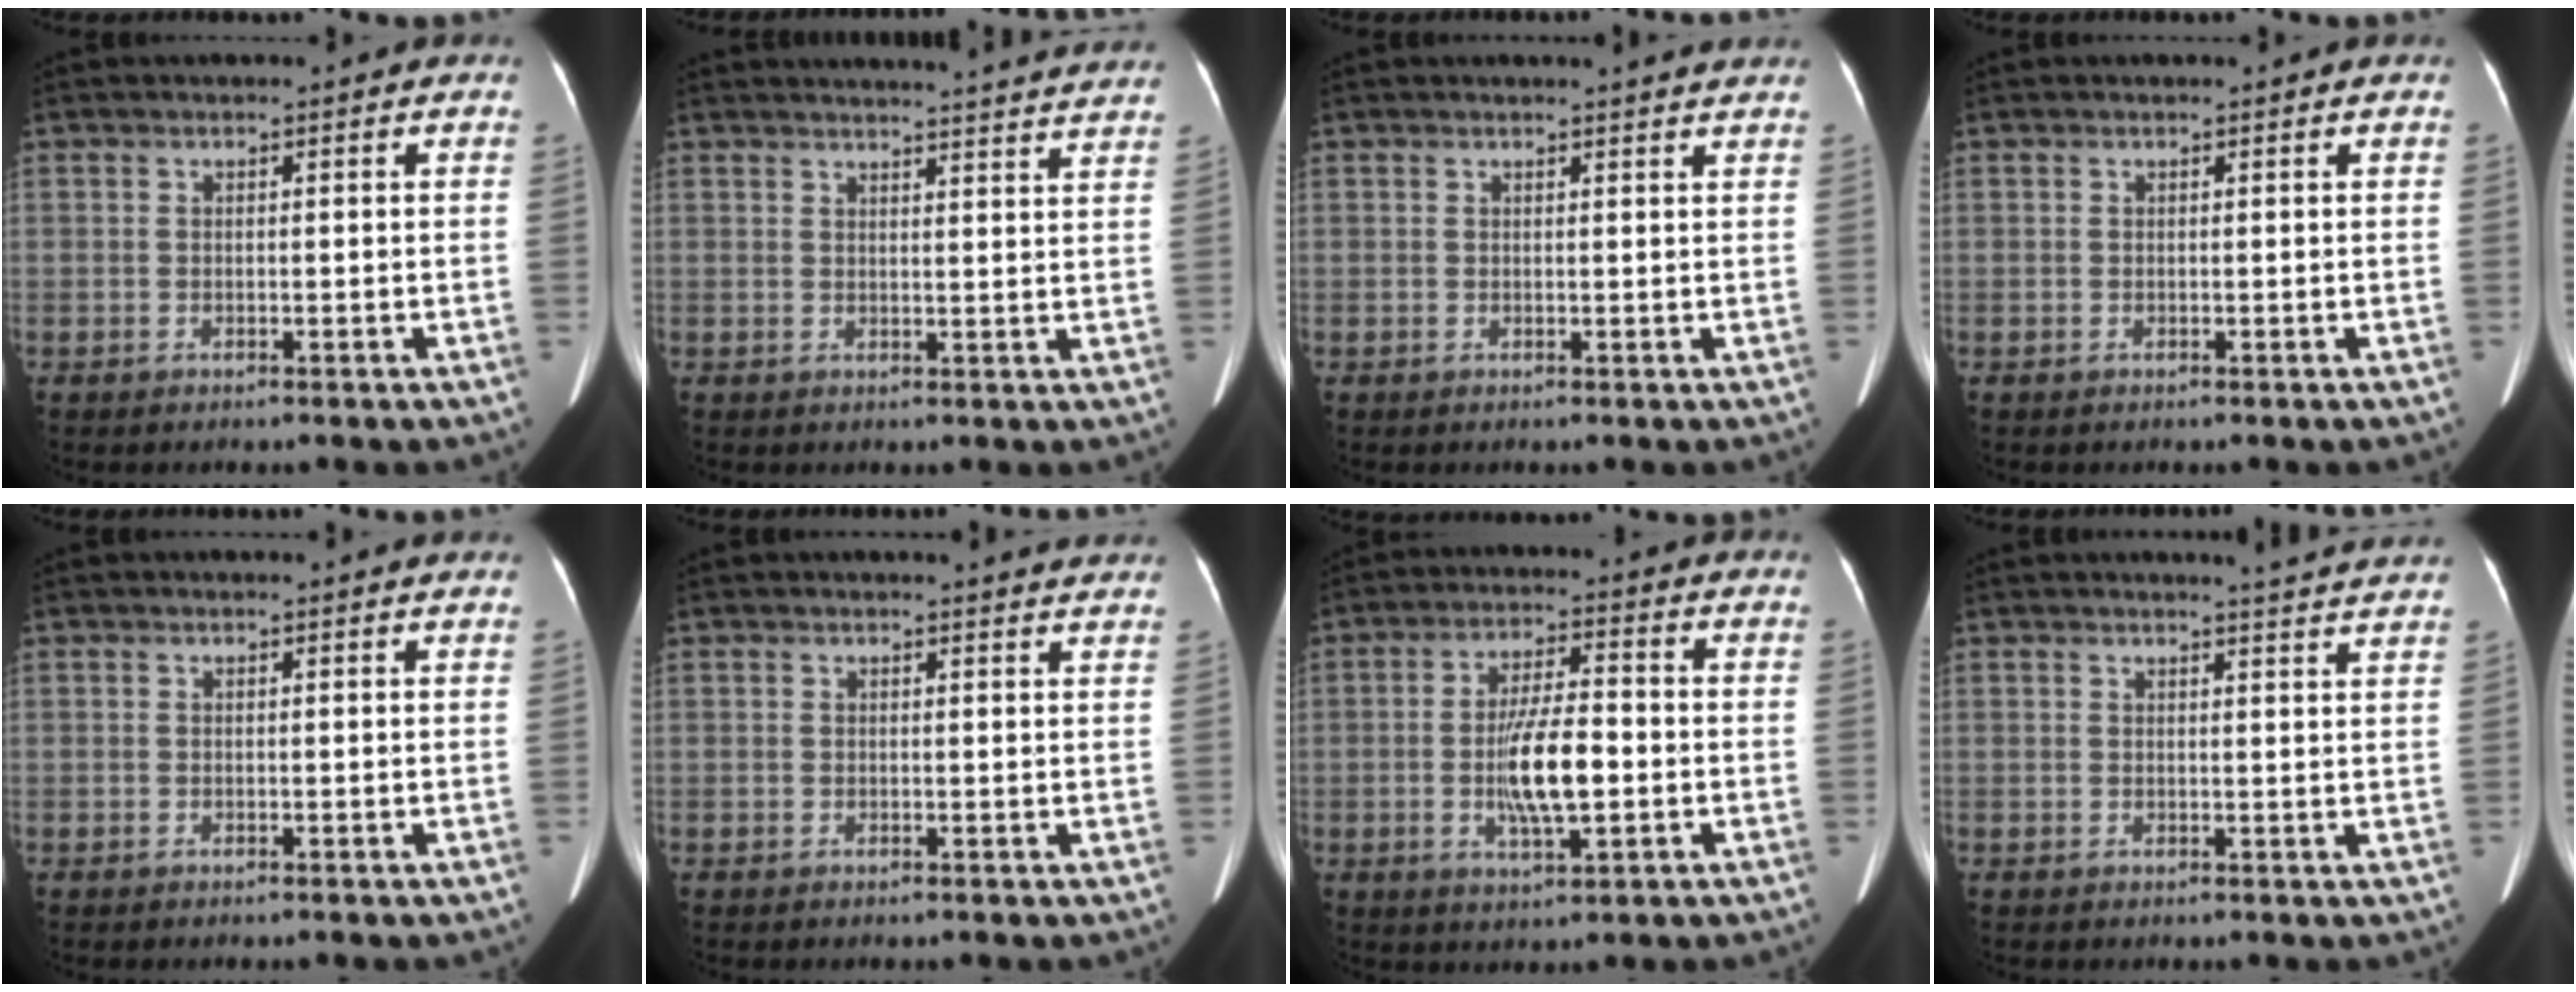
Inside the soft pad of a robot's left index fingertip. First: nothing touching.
{"total": 18.5, "force": [17.9, 0.2, 4.6], "torque": [-0.057, -0.020, 0.207]}
{"total": 3.0, "force": [2.9, -0.3, 0.8], "torque": [-0.014, -0.002, 0.025]}
{"total": 0.0}
{"total": 1.0, "force": [1.0, -0.1, 0.2], "torque": [-0.011, -0.003, 0.009]}
{"total": 3.0, "force": [2.9, 0.0, 0.5], "torque": [-0.009, -0.004, 0.021]}
{"total": 9.0, "force": [-1.5, 2.1, 8.6], "torque": [-0.165, 0.000, -0.025]}
{"total": 5.1, "force": [4.9, -0.6, 1.4], "torque": [-0.023, -0.005, 0.041]}